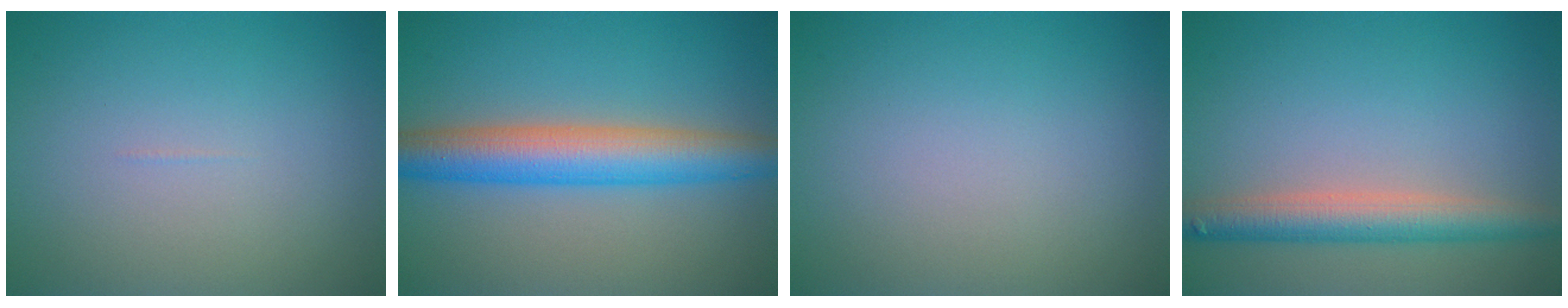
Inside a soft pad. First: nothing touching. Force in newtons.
{"total": 6.7, "press": 6.7, "slide": 0.1}
{"total": 0.0}
{"total": 4.3, "press": 4.3, "slide": 0.2}